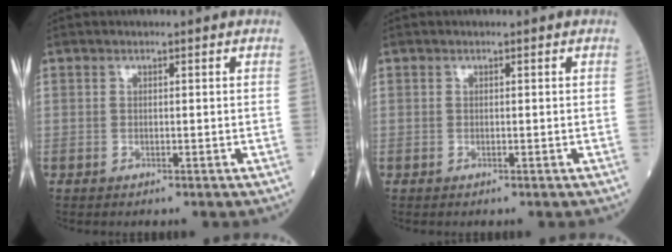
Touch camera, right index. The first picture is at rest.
{"total": 0.0}